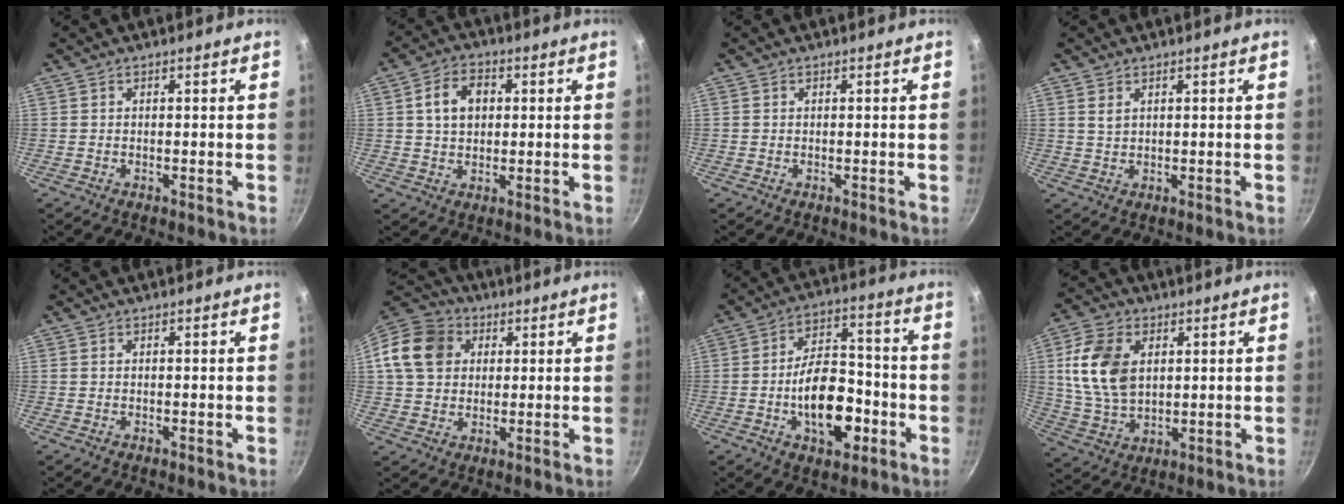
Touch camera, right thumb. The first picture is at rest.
{"total": 7.6, "force": [1.6, 5.6, 4.9], "torque": [-0.066, 0.009, 0.021]}
{"total": 0.0}
{"total": 2.0, "force": [0.9, 1.3, 1.2], "torque": [-0.023, -0.002, 0.020]}
{"total": 0.0}
{"total": 13.7, "force": [3.3, 11.2, 7.0], "torque": [-0.118, 0.021, 0.046]}
{"total": 15.2, "force": [-4.7, 8.6, 11.7], "torque": [-0.151, 0.040, -0.075]}
{"total": 13.5, "force": [3.2, 9.0, 9.5], "torque": [-0.167, -0.012, 0.065]}